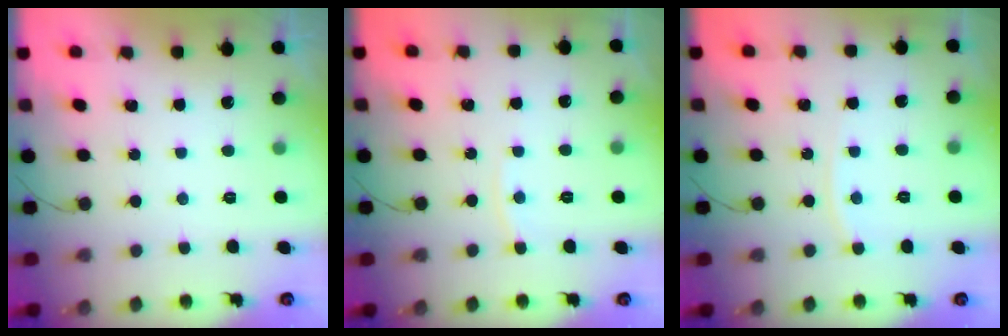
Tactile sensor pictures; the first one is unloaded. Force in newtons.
{"total": 3.2, "press": 3.2, "slide": 0.4}
{"total": 4.4, "press": 4.4, "slide": 0.8}